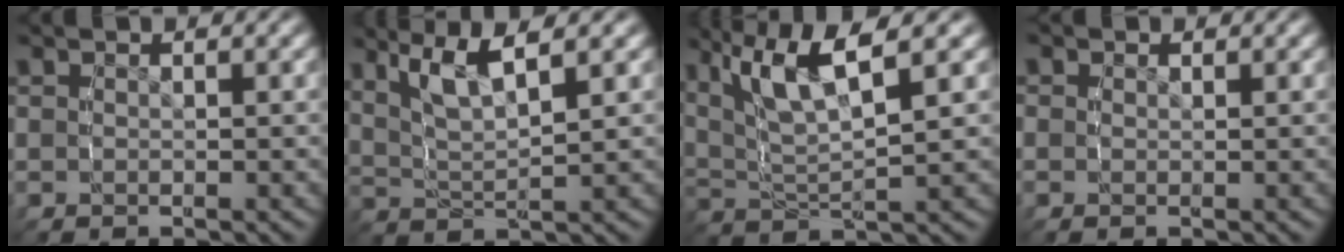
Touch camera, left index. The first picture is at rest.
{"total": 5.2, "force": [2.9, 2.2, 3.7], "torque": [-0.084, -0.004, 0.051]}
{"total": 7.0, "force": [3.4, 3.2, 5.1], "torque": [-0.112, -0.003, 0.062]}
{"total": 0.7, "force": [0.1, 0.6, 0.1], "torque": [-0.001, -0.007, 0.003]}